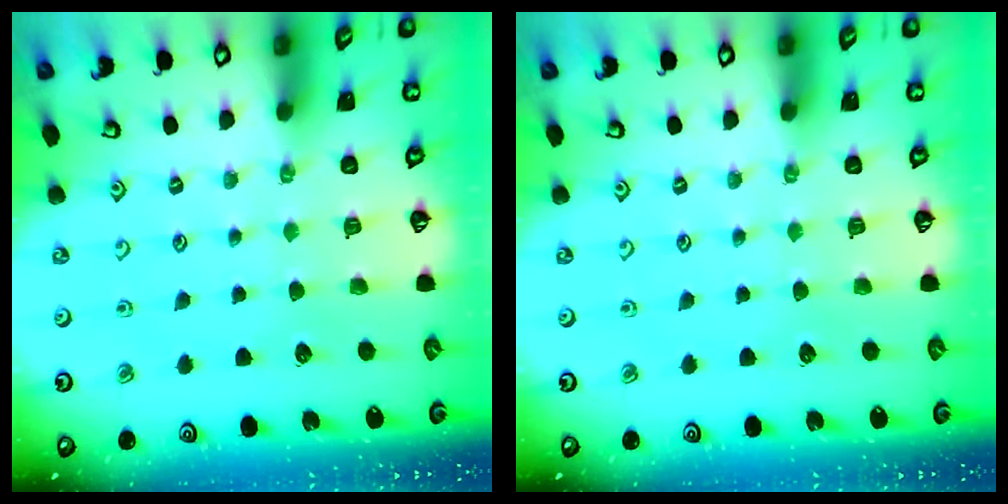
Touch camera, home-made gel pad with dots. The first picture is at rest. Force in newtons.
{"total": 0.0}